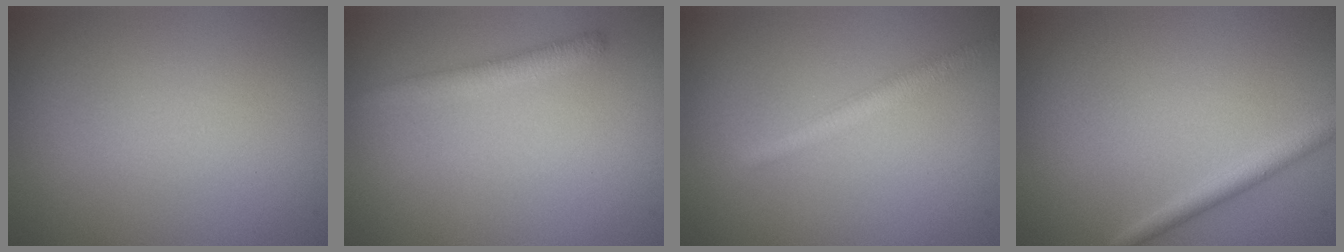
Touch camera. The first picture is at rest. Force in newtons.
{"total": 1.5, "press": 1.5, "slide": 0.1}
{"total": 2.4, "press": 2.4, "slide": 0.1}
{"total": 1.8, "press": 1.8, "slide": 0.1}